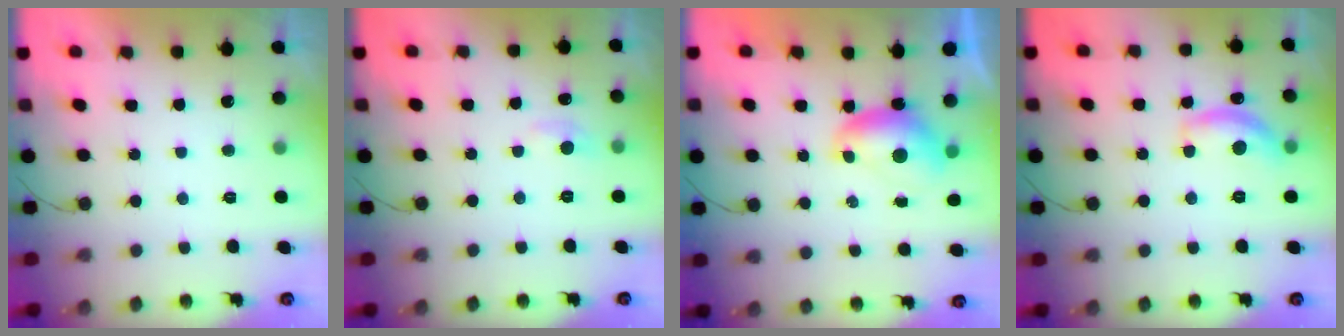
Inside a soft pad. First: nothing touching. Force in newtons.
{"total": 6.2, "press": 6.2, "slide": 0.8}
{"total": 7.3, "press": 7.2, "slide": 1.0}
{"total": 12.6, "press": 12.6, "slide": 0.8}